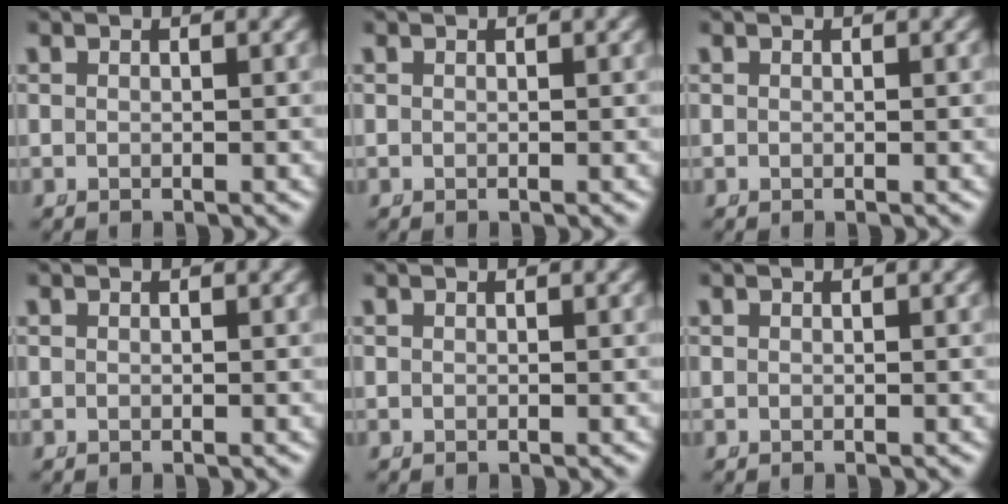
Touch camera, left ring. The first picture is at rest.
{"total": 0.0}
{"total": 0.0}
{"total": 0.0}
{"total": 0.0}
{"total": 0.0}